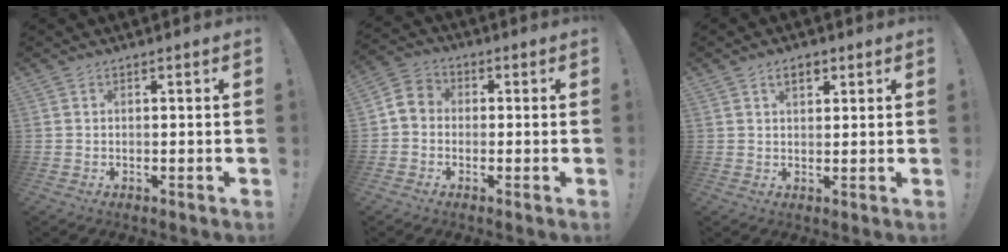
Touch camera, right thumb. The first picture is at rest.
{"total": 5.0, "force": [-1.0, 4.2, 2.5], "torque": [-0.050, 0.022, -0.014]}
{"total": 4.0, "force": [2.0, 2.3, 2.6], "torque": [-0.040, 0.002, 0.033]}